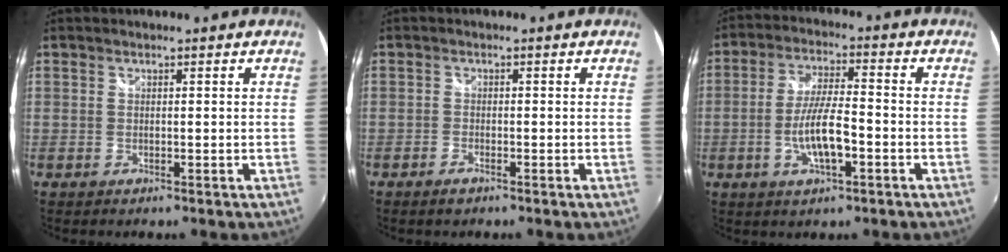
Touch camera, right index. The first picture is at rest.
{"total": 1.7, "force": [-1.3, 0.8, 0.8], "torque": [-0.020, -0.002, -0.027]}
{"total": 8.8, "force": [-2.9, 2.2, 8.0], "torque": [-0.158, -0.002, -0.052]}